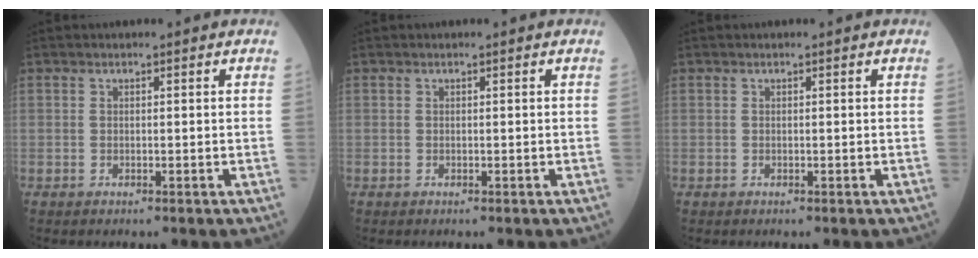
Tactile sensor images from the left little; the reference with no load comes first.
{"total": 0.0}
{"total": 0.0}